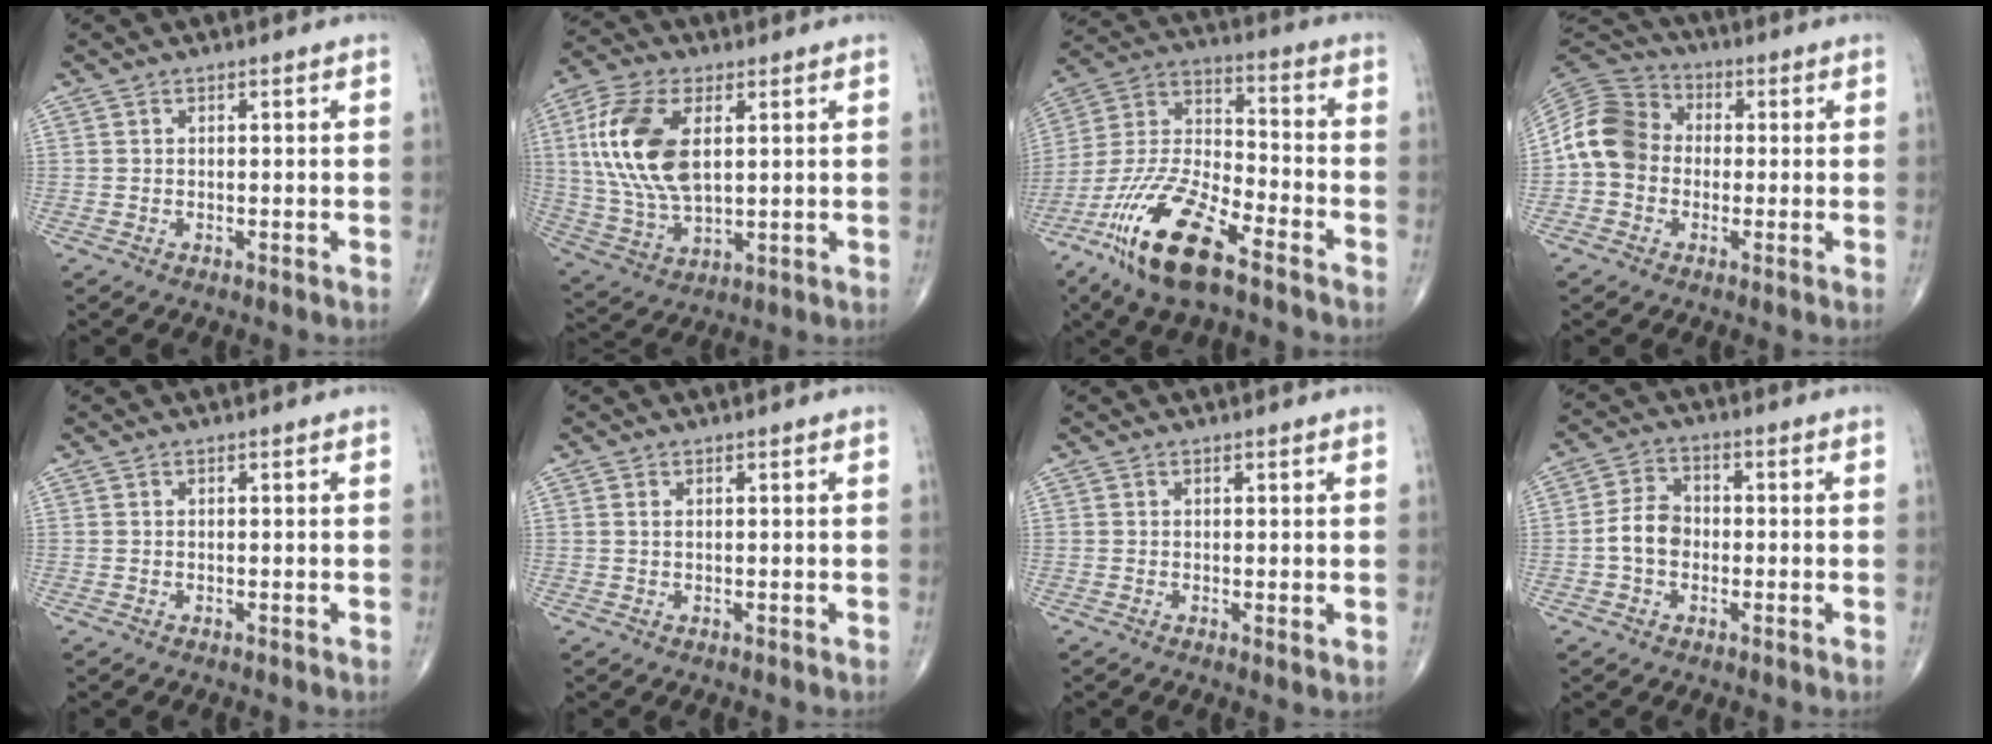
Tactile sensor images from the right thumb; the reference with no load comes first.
{"total": 16.7, "force": [3.7, 8.8, 13.7], "torque": [-0.283, -0.006, 0.072]}
{"total": 19.2, "force": [-11.6, 6.4, 13.9], "torque": [-0.287, 0.048, -0.220]}
{"total": 10.9, "force": [-0.7, 9.2, 5.9], "torque": [-0.102, 0.033, -0.029]}
{"total": 0.0}
{"total": 0.8, "force": [0.3, 0.4, 0.6], "torque": [-0.014, 0.004, 0.007]}
{"total": 1.0, "force": [0.1, 0.3, 0.9], "torque": [-0.018, -0.006, 0.000]}
{"total": 6.2, "force": [-1.1, 4.7, 3.9], "torque": [-0.061, 0.021, -0.029]}